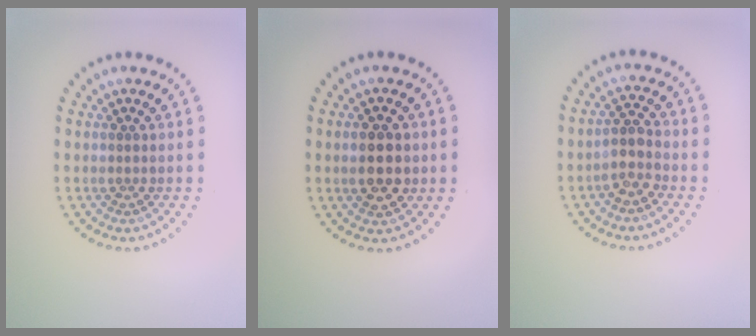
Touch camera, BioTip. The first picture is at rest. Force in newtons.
{"total": 4.6, "press": 4.6, "slide": 0.3}
{"total": 2.3, "press": 2.0, "slide": 1.1}